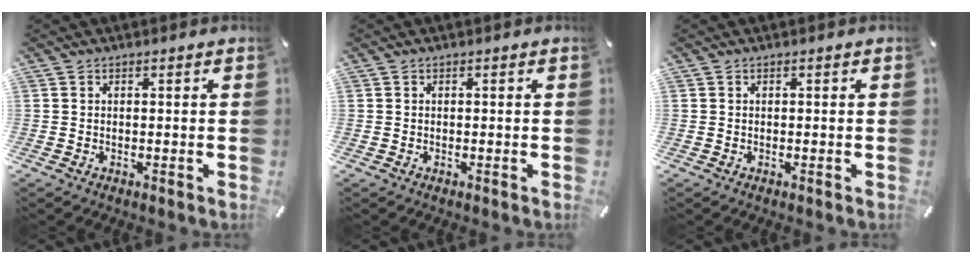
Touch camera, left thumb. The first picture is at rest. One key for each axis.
{"total": 0.0}
{"total": 0.0}